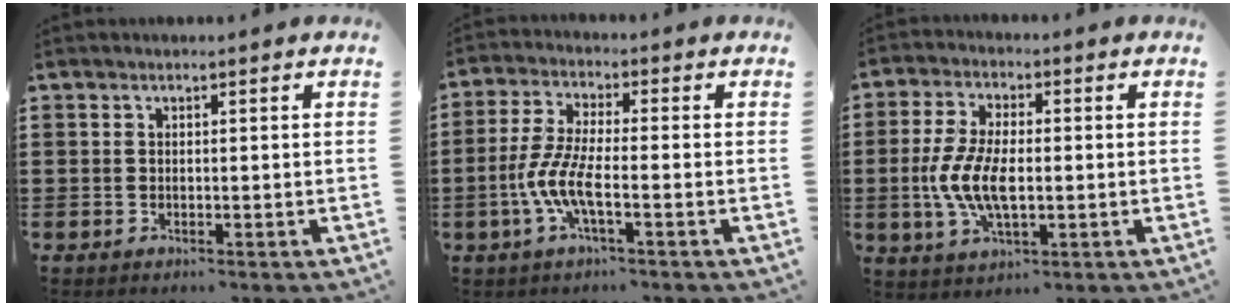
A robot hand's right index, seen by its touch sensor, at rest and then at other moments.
{"total": 6.9, "force": [-2.6, 1.7, 6.2], "torque": [-0.155, -0.017, -0.059]}
{"total": 8.2, "force": [-0.9, 3.8, 7.2], "torque": [-0.162, -0.002, -0.021]}